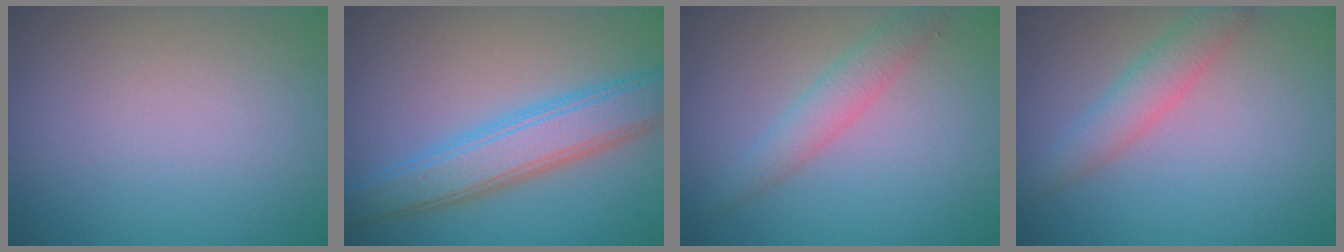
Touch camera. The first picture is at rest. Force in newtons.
{"total": 5.7, "press": 5.7, "slide": 0.1}
{"total": 2.7, "press": 2.7, "slide": 0.2}
{"total": 2.8, "press": 2.8, "slide": 0.1}